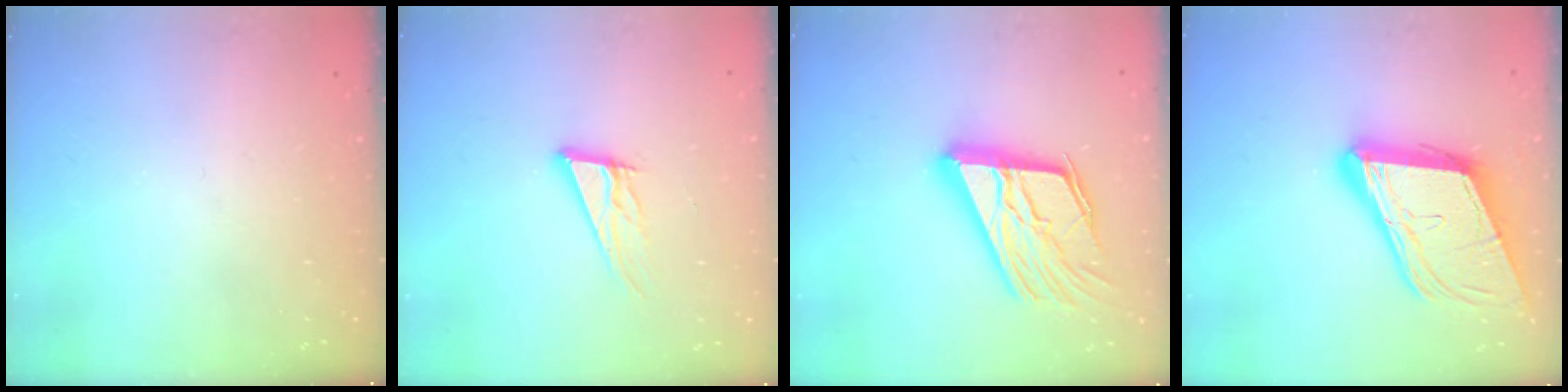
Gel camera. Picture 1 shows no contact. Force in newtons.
{"total": 13.0, "press": 12.6, "slide": 3.3}
{"total": 22.6, "press": 22.3, "slide": 3.2}
{"total": 21.2, "press": 20.8, "slide": 4.4}